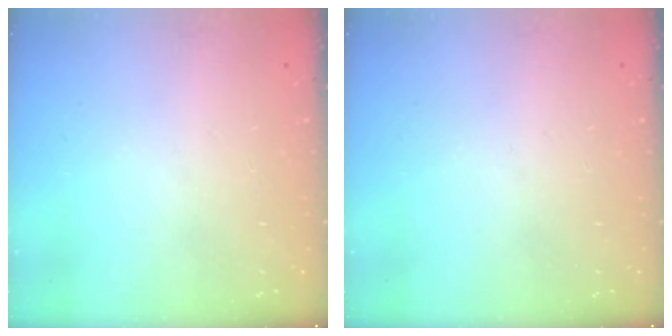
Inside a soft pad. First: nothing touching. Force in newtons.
{"total": 0.0}